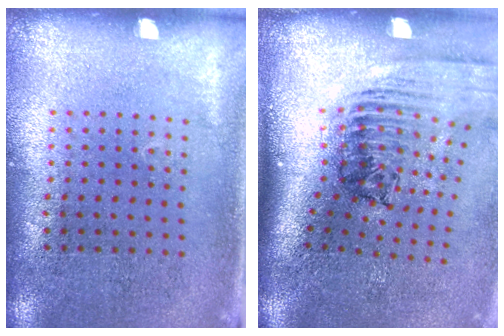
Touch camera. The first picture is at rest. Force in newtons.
{"total": 2.5, "press": 1.8, "slide": 1.8}